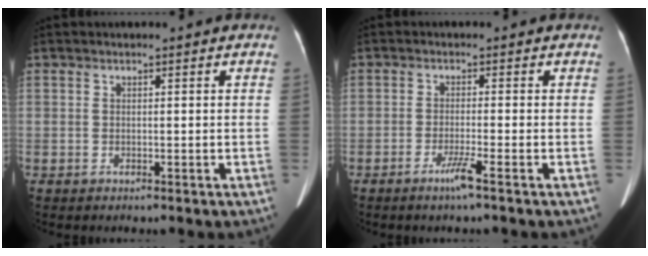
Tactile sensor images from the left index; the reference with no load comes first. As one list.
[{"total": 2.8, "force": [-1.8, -0.6, 2.0], "torque": [-0.046, -0.008, -0.037]}]